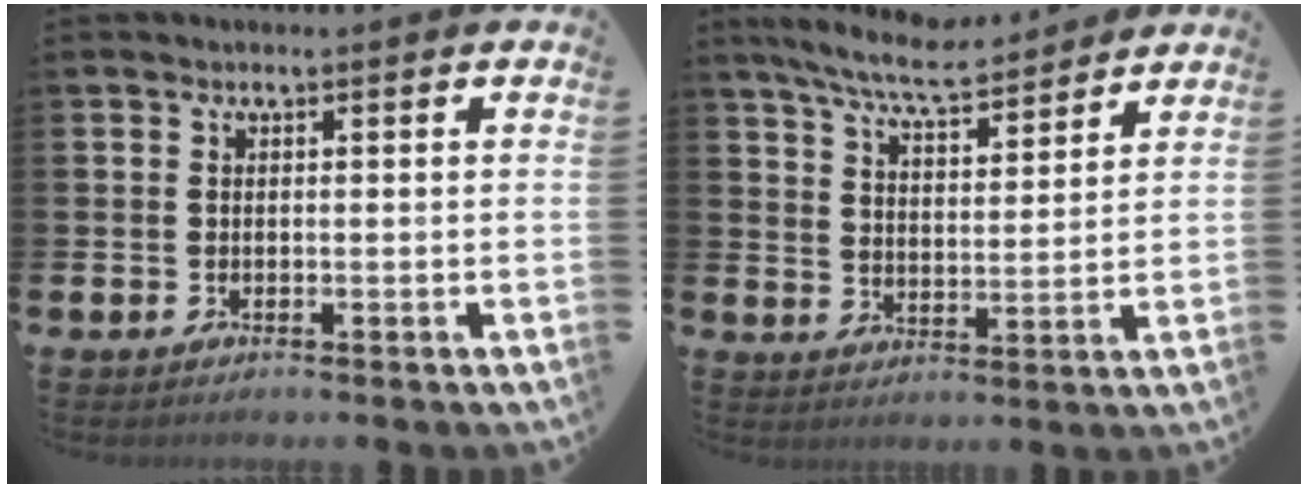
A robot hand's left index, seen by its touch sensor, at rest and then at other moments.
{"total": 7.9, "force": [7.4, 0.9, 2.6], "torque": [-0.074, -0.036, 0.133]}